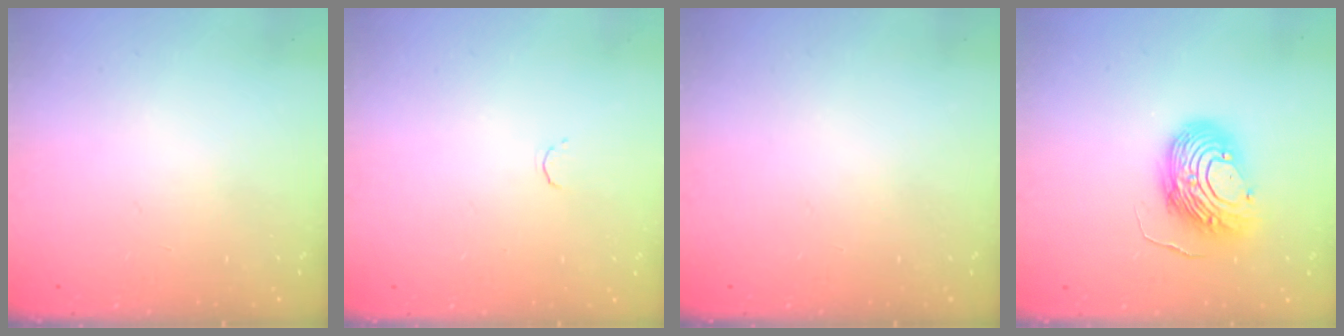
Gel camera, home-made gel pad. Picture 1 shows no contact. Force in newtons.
{"total": 1.7, "press": 1.6, "slide": 0.5}
{"total": 0.0}
{"total": 12.4, "press": 12.3, "slide": 1.0}